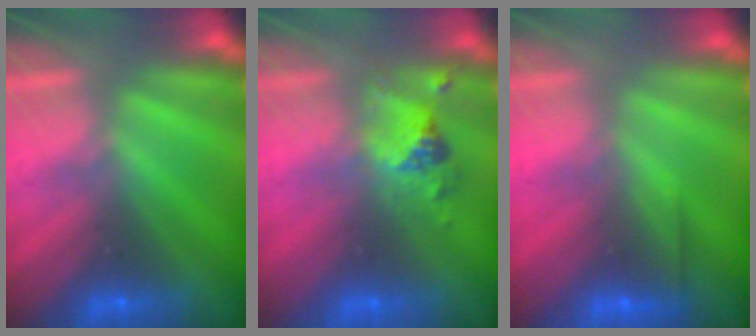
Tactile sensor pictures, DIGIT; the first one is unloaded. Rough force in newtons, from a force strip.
{"total": 2.4}
{"total": 2.6}